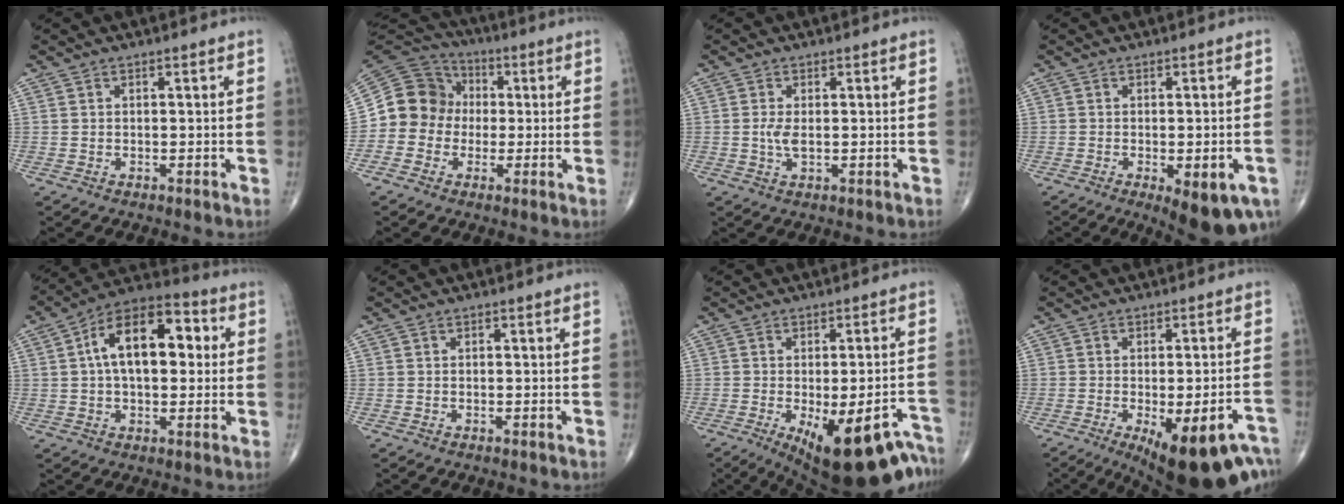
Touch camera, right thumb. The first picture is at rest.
{"total": 11.9, "force": [-0.8, 11.1, 4.2], "torque": [-0.057, 0.039, -0.023]}
{"total": 2.7, "force": [-0.1, 1.2, 2.5], "torque": [-0.058, -0.006, -0.001]}
{"total": 11.5, "force": [-4.9, 4.0, 9.5], "torque": [-0.112, 0.000, -0.058]}
{"total": 16.3, "force": [2.7, 9.1, 13.3], "torque": [-0.196, 0.032, 0.034]}
{"total": 0.0}
{"total": 18.3, "force": [-12.2, 5.8, 12.4], "torque": [-0.106, 0.040, -0.156]}
{"total": 17.8, "force": [-10.2, 5.7, 13.5], "torque": [-0.132, 0.027, -0.130]}